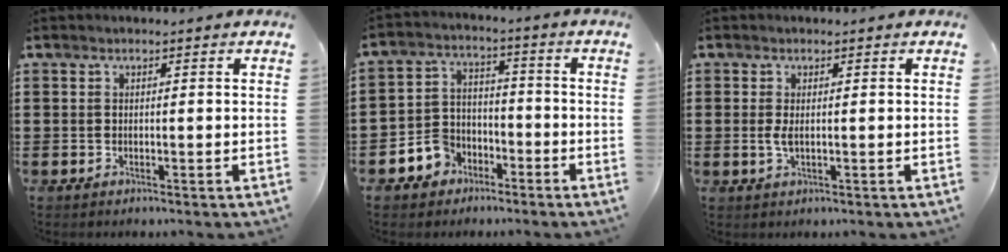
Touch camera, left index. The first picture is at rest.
{"total": 5.3, "force": [-3.4, 4.0, 0.8], "torque": [-0.035, 0.007, -0.070]}
{"total": 1.6, "force": [0.0, 0.4, 1.6], "torque": [-0.038, -0.003, -0.002]}